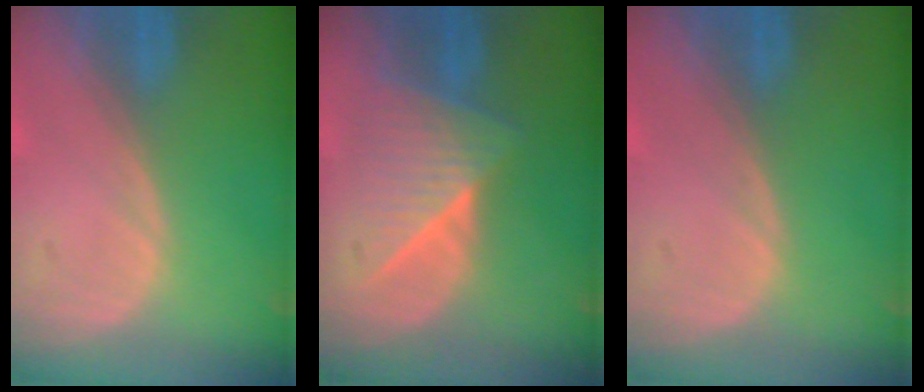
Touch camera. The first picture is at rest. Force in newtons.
{"total": 6.6, "press": 6.6, "slide": 0.6}
{"total": 0.0}